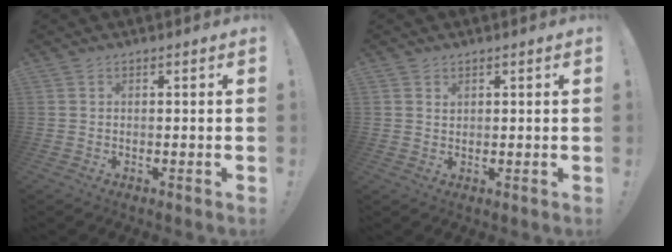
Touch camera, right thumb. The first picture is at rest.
{"total": 1.1, "force": [0.8, 0.8, 0.2], "torque": [0.002, -0.003, 0.015]}